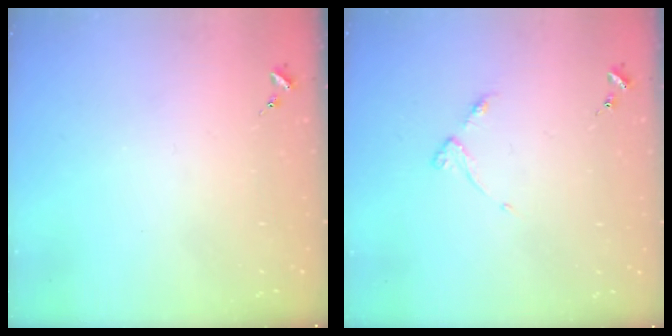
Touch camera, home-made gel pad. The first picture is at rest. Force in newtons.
{"total": 3.5, "press": 3.5, "slide": 0.5}